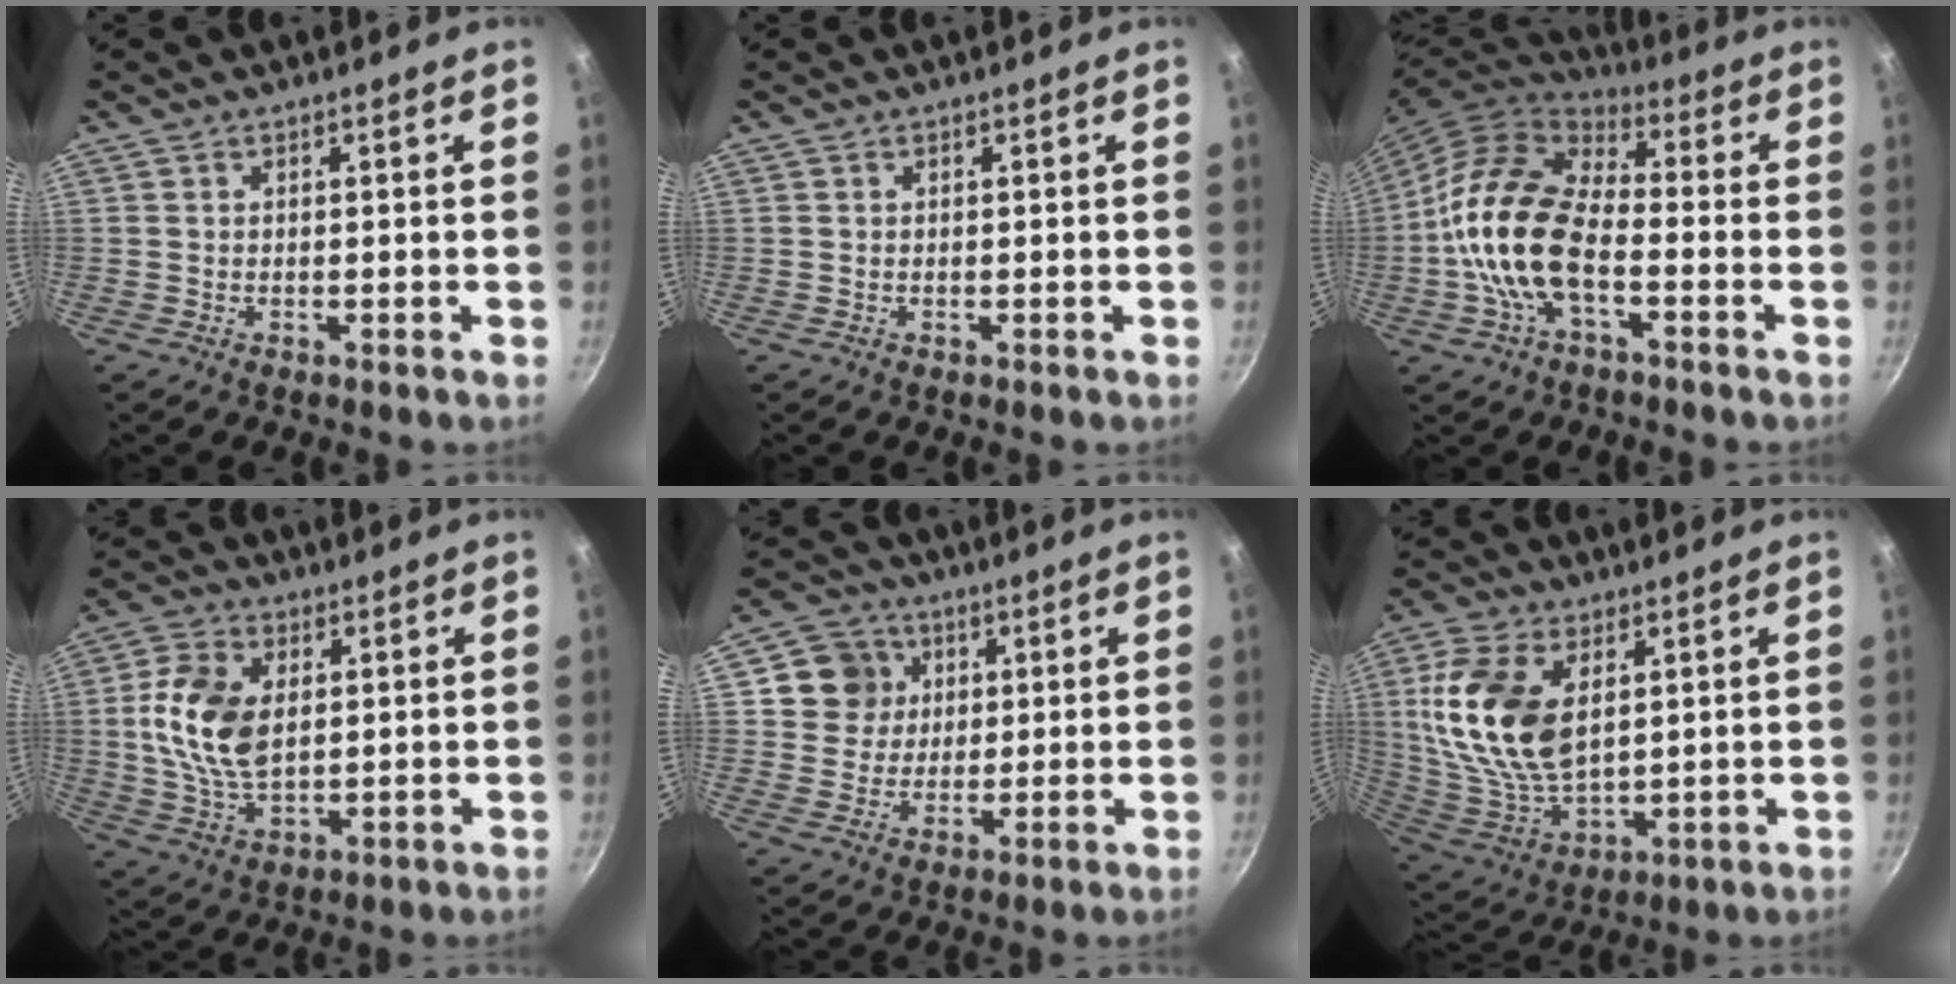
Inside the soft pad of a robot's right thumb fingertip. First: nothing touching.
{"total": 0.0}
{"total": 17.7, "force": [-3.9, 9.4, 14.5], "torque": [-0.256, 0.036, -0.087]}
{"total": 12.7, "force": [1.9, 7.8, 9.9], "torque": [-0.181, -0.004, 0.037]}
{"total": 8.7, "force": [2.6, 8.0, 2.4], "torque": [-0.007, 0.005, 0.041]}
{"total": 18.7, "force": [4.7, 10.9, 14.4], "torque": [-0.273, -0.021, 0.102]}